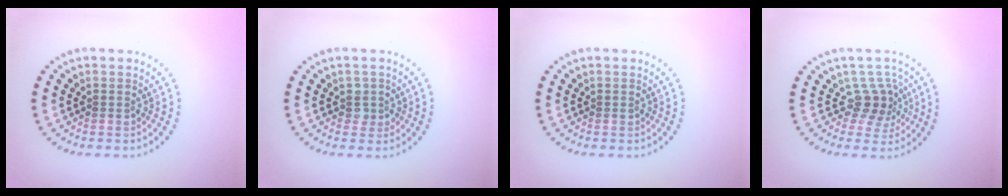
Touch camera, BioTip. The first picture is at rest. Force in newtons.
{"total": 1.5, "press": 1.2, "slide": 0.8}
{"total": 0.0}
{"total": 2.6, "press": 1.8, "slide": 1.8}